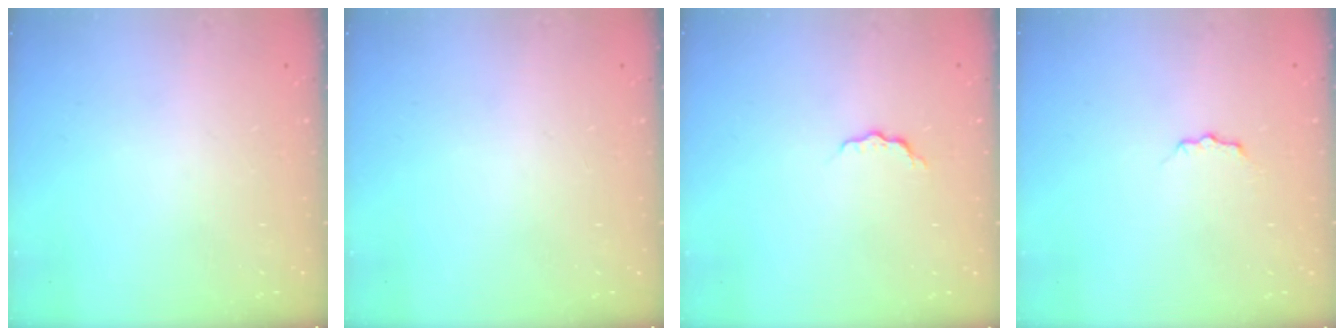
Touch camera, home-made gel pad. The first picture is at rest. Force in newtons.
{"total": 0.0}
{"total": 3.7, "press": 3.7, "slide": 0.4}
{"total": 3.5, "press": 3.5, "slide": 0.4}